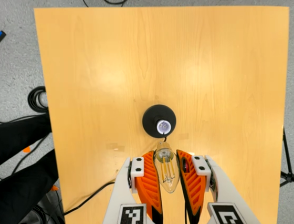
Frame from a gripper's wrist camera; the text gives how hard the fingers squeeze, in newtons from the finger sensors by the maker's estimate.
{"total": 21.4, "left": 24.4, "right": 18.4}